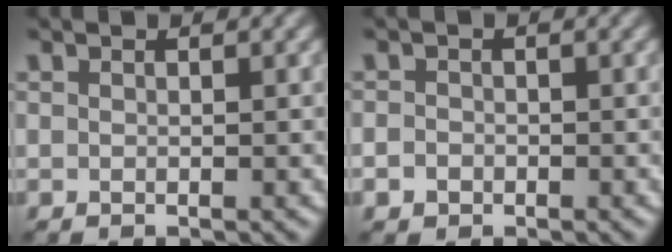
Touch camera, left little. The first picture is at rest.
{"total": 1.4, "force": [-0.6, 1.1, 0.5], "torque": [-0.001, -0.002, -0.012]}